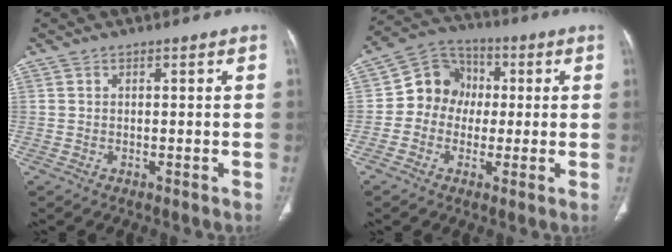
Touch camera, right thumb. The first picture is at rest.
{"total": 9.8, "force": [-0.2, 8.9, 4.1], "torque": [-0.030, 0.026, -0.019]}